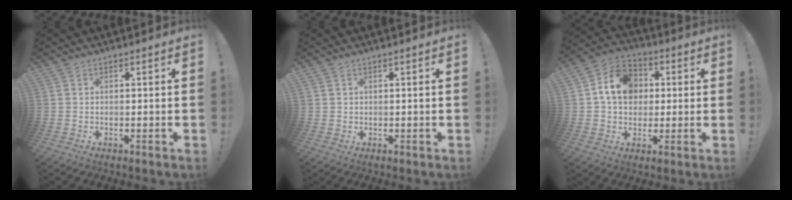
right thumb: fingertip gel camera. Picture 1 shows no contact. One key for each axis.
{"total": 1.1, "fx": 0.4, "fy": 1.0, "fz": 0.0, "tx": 0.007, "ty": -0.002, "tz": 0.006}
{"total": 13.9, "fx": 2.7, "fy": 11.5, "fz": 7.3, "tx": -0.099, "ty": 0.008, "tz": 0.059}